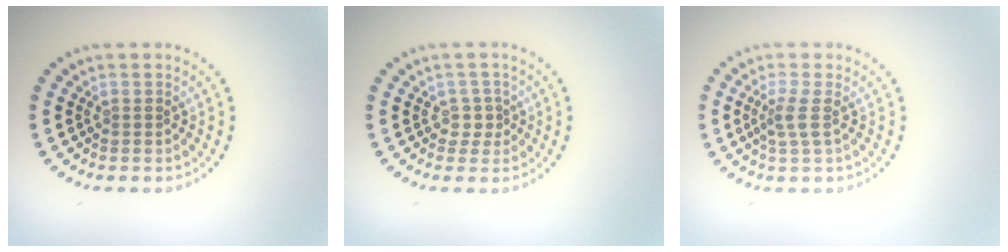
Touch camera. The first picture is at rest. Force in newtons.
{"total": 1.4, "press": 1.0, "slide": 1.0}
{"total": 2.0, "press": 1.6, "slide": 1.3}